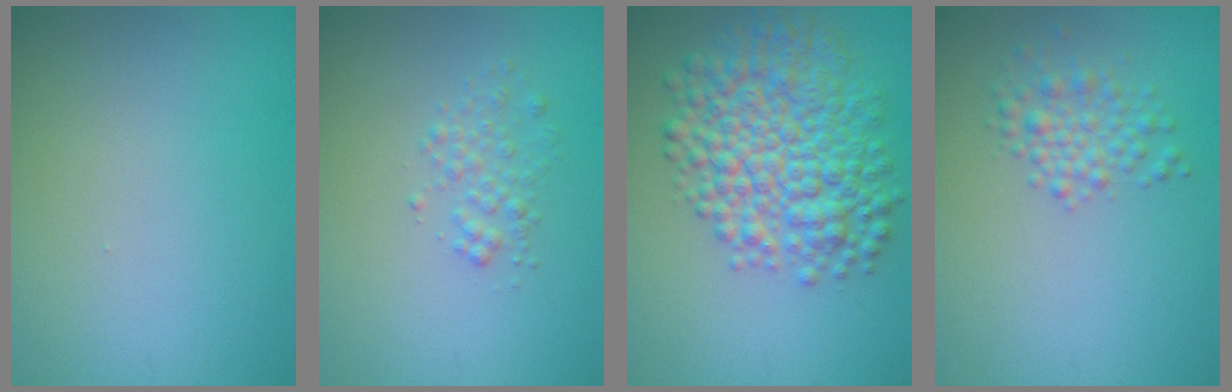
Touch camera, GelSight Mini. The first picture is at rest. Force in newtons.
{"total": 1.6, "press": 1.6, "slide": 0.1}
{"total": 8.6, "press": 8.6, "slide": 0.1}
{"total": 2.5, "press": 2.5, "slide": 0.0}